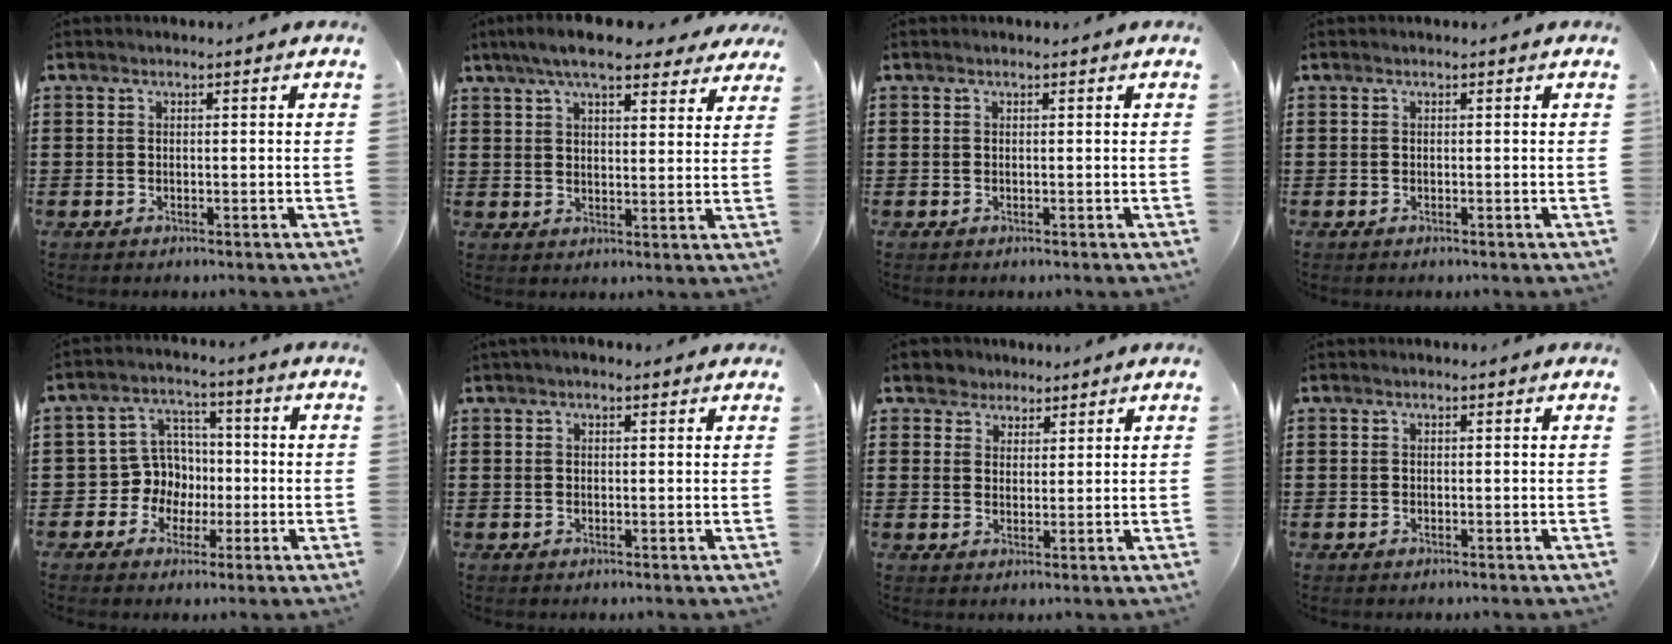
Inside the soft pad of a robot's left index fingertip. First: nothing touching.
{"total": 8.2, "force": [6.8, 1.5, 4.3], "torque": [-0.093, -0.011, 0.123]}
{"total": 0.0}
{"total": 0.0}
{"total": 7.2, "force": [-0.7, 6.9, 1.8], "torque": [-0.069, 0.011, -0.012]}
{"total": 1.1, "force": [0.5, 0.5, 0.8], "torque": [-0.016, 0.005, 0.009]}
{"total": 3.4, "force": [2.6, 2.2, 0.0], "torque": [-0.016, 0.010, 0.048]}
{"total": 0.0}